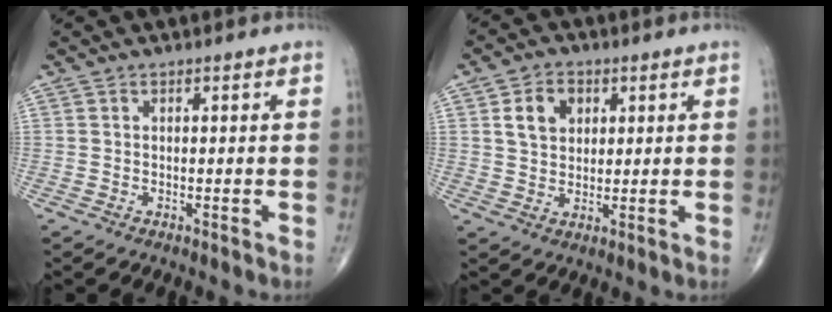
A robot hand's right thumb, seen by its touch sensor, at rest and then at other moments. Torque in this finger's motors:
{"motor_torque": [0.26, 1.21, 0.72, 0.14, 0.05]}